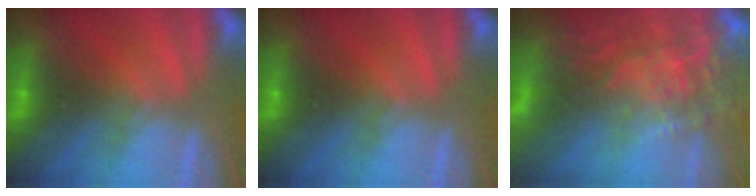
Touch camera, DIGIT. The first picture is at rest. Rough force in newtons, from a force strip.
{"total": 0.0}
{"total": 13.7}